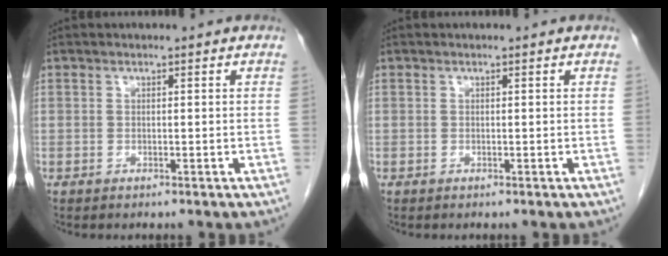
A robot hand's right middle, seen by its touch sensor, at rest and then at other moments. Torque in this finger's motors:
{"motor_torque": [-0.03, 0.03, 0.00, -0.01]}